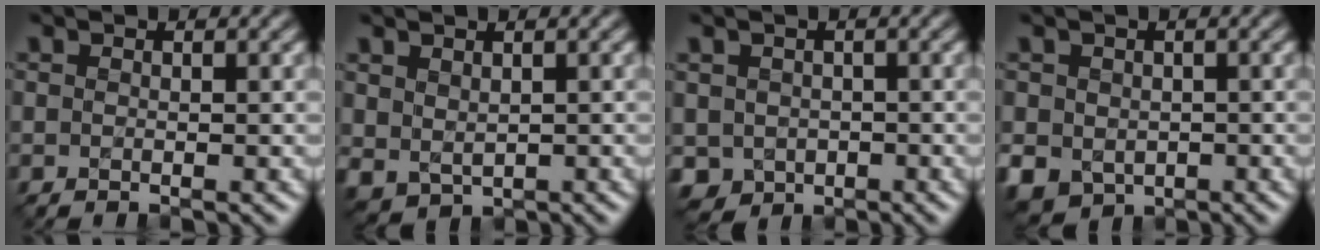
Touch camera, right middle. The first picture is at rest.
{"total": 1.9, "force": [0.9, 1.4, 0.8], "torque": [-0.021, -0.005, 0.023]}
{"total": 2.8, "force": [-0.6, 2.6, 0.9], "torque": [-0.020, -0.005, -0.012]}
{"total": 4.8, "force": [-1.0, 4.1, 2.1], "torque": [-0.050, -0.016, -0.018]}